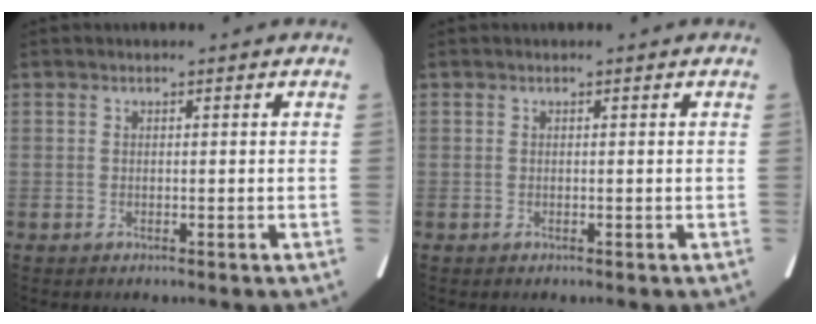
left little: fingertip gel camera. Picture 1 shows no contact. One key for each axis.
{"total": 0.0}